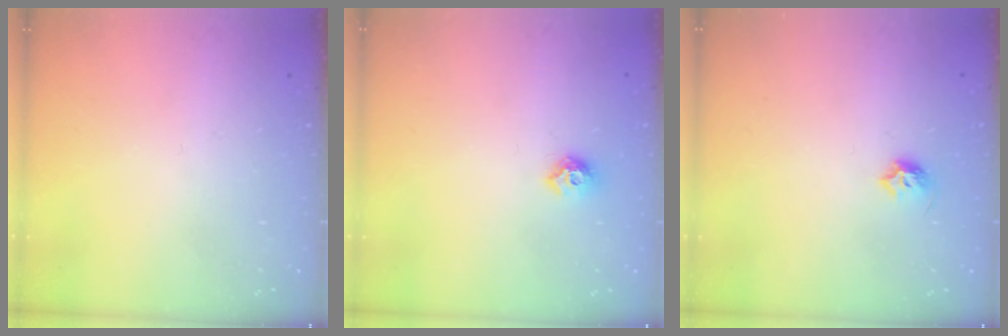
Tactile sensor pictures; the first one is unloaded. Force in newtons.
{"total": 7.3, "press": 7.2, "slide": 0.9}
{"total": 5.7, "press": 5.6, "slide": 1.0}